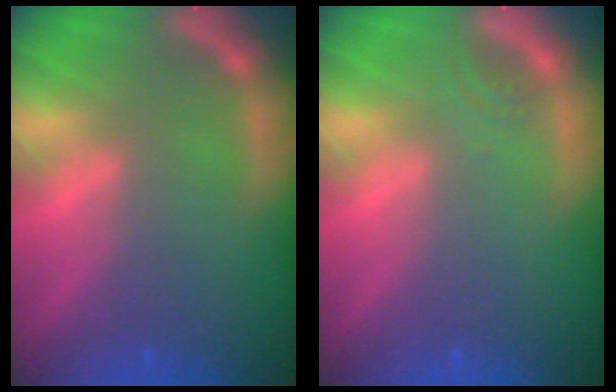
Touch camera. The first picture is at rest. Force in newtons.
{"total": 1.0}